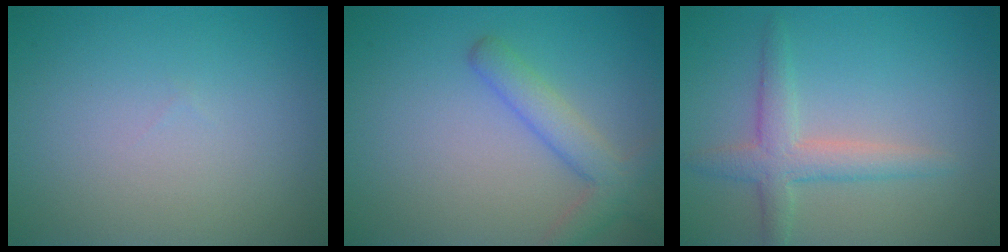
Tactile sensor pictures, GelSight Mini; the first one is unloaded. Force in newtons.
{"total": 3.5, "press": 3.5, "slide": 0.2}
{"total": 3.2, "press": 3.2, "slide": 0.2}